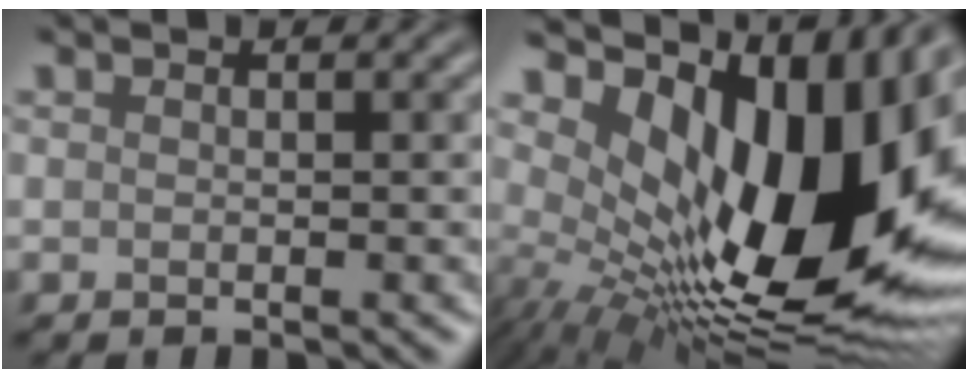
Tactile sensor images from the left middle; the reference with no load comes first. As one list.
[{"total": 17.0, "force": [3.2, 8.3, 14.5], "torque": [-0.221, -0.001, 0.049]}]